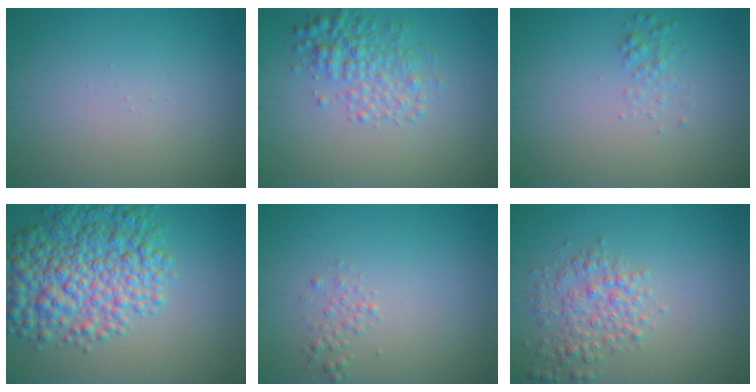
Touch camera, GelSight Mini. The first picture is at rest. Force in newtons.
{"total": 3.3, "press": 3.3, "slide": 0.1}
{"total": 1.1, "press": 1.1, "slide": 0.0}
{"total": 8.7, "press": 8.7, "slide": 0.3}
{"total": 0.9, "press": 0.9, "slide": 0.1}
{"total": 3.1, "press": 3.1, "slide": 0.1}